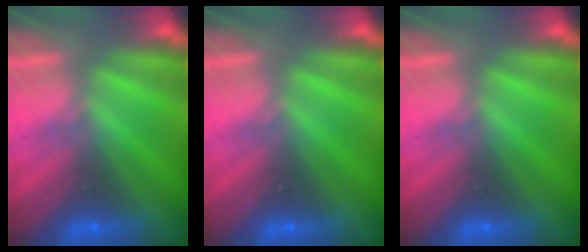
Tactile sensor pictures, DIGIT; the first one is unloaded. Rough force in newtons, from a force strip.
{"total": 0.0}
{"total": 0.0}